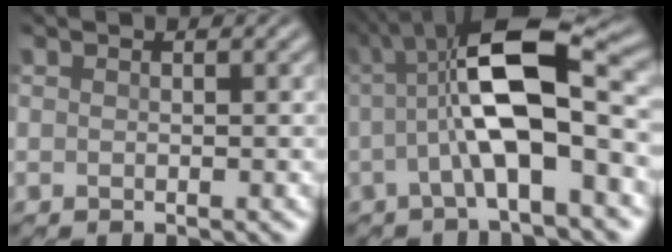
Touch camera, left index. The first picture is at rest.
{"total": 10.0, "force": [0.7, 3.1, 9.5], "torque": [-0.165, 0.020, 0.003]}